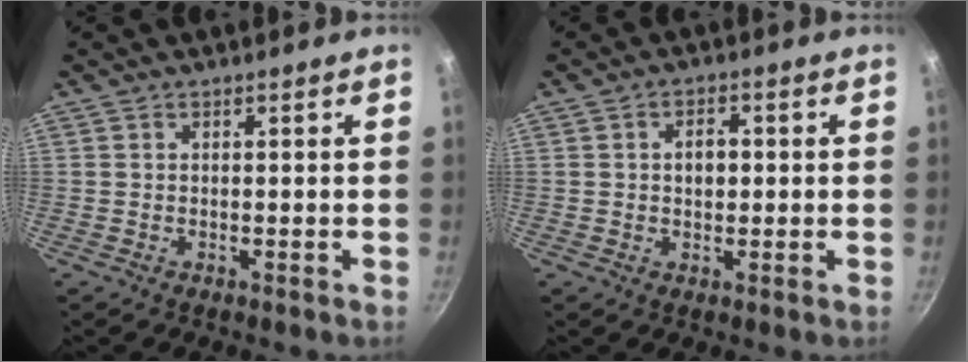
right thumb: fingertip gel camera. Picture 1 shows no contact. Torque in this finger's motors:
{"motor_torque": [-0.25, 0.15, 0.11, 0.20, 0.05]}